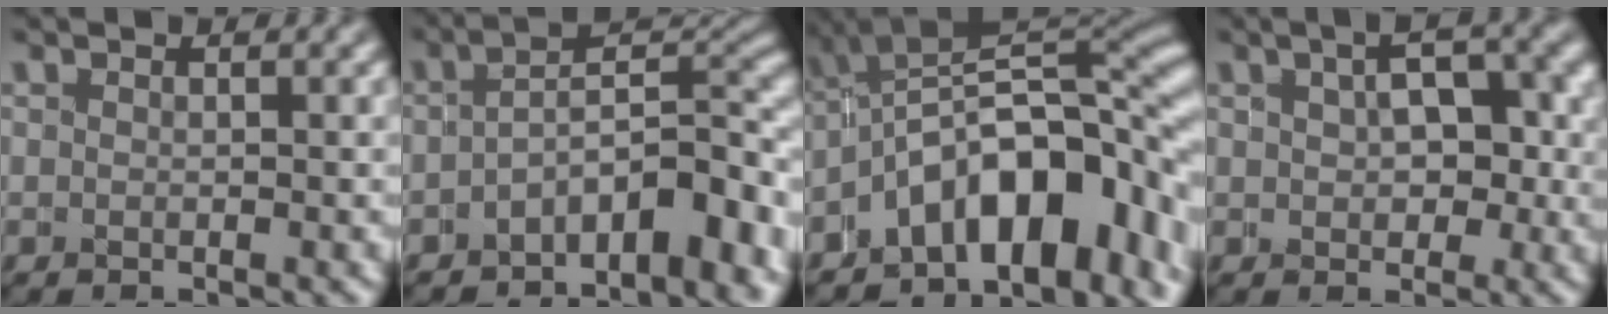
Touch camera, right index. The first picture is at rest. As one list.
[{"total": 6.9, "force": [-1.4, 3.6, 5.8], "torque": [-0.071, 0.003, -0.031]}, {"total": 9.4, "force": [-1.7, 5.0, 7.8], "torque": [-0.130, -0.005, -0.032]}, {"total": 3.1, "force": [0.6, 1.6, 2.5], "torque": [-0.029, 0.004, 0.013]}]